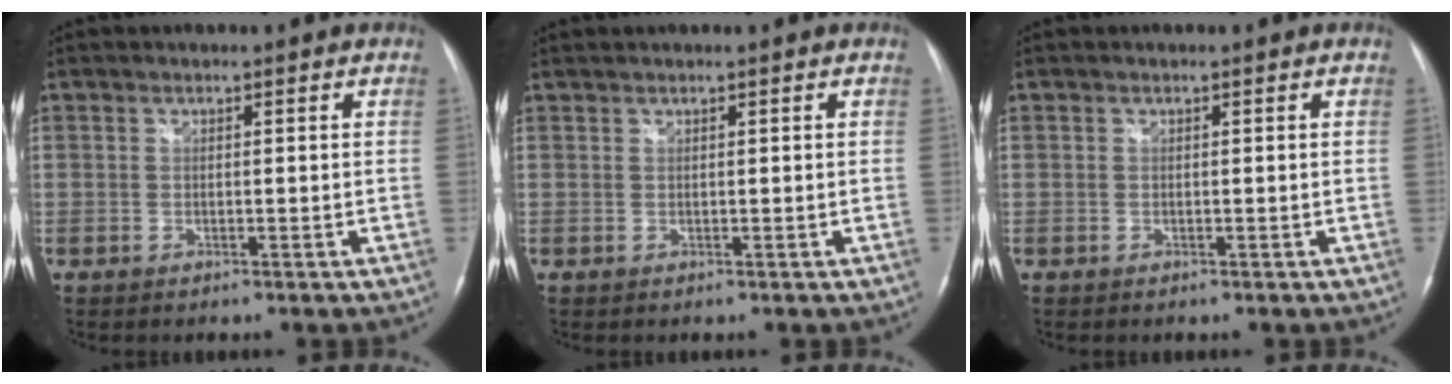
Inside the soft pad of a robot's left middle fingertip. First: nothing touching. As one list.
[{"total": 0.7, "force": [0.7, -0.1, 0.2], "torque": [-0.005, 0.009, 0.018]}, {"total": 0.0}]